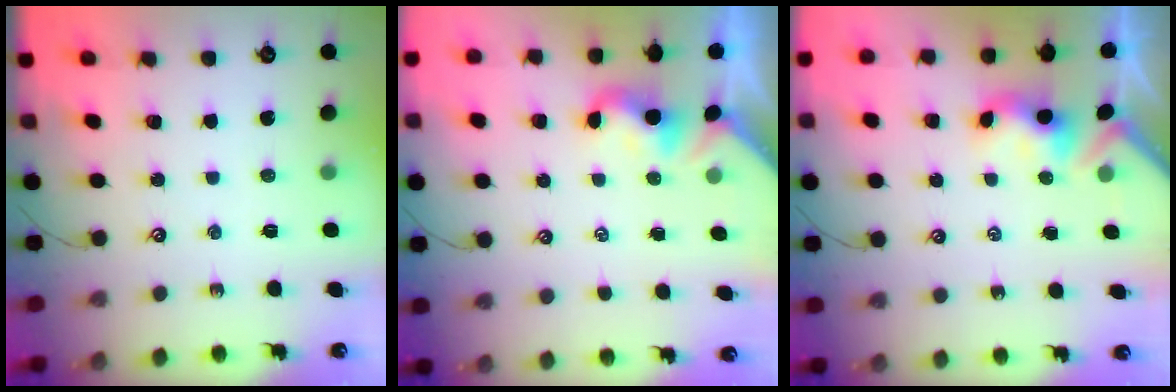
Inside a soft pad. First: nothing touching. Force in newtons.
{"total": 2.0, "press": 2.0, "slide": 0.4}
{"total": 2.9, "press": 2.9, "slide": 0.6}